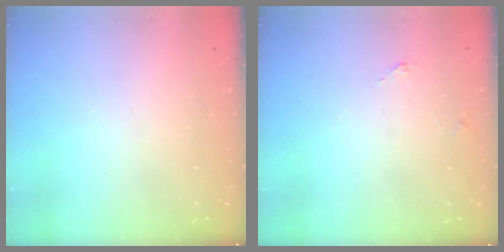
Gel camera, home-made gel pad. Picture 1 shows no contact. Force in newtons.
{"total": 3.1, "press": 3.1, "slide": 0.4}